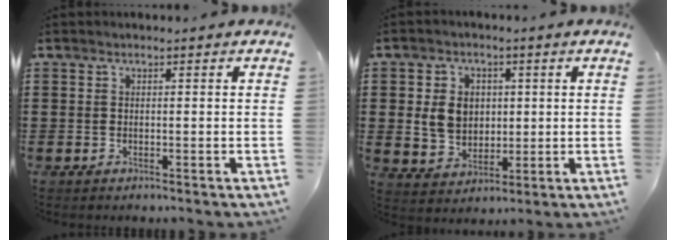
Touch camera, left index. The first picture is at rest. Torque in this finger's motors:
{"motor_torque": [0.84, -0.23, 0.37, 0.09]}